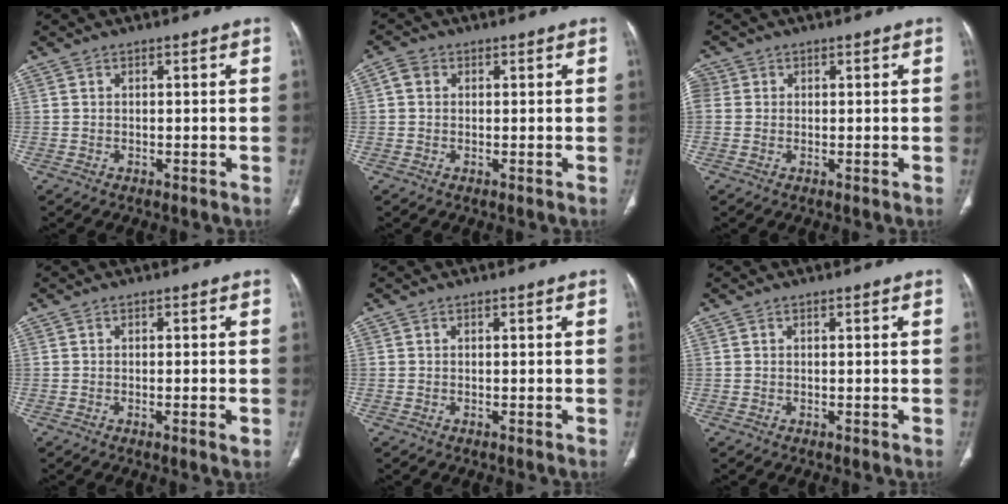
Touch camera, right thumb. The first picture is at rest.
{"total": 2.4, "force": [0.4, 2.1, 1.1], "torque": [-0.011, 0.007, 0.005]}
{"total": 3.7, "force": [0.7, 3.4, 1.4], "torque": [-0.030, 0.015, 0.015]}
{"total": 1.7, "force": [-0.5, 0.1, 1.6], "torque": [-0.029, -0.007, -0.010]}
{"total": 0.0}
{"total": 0.0}